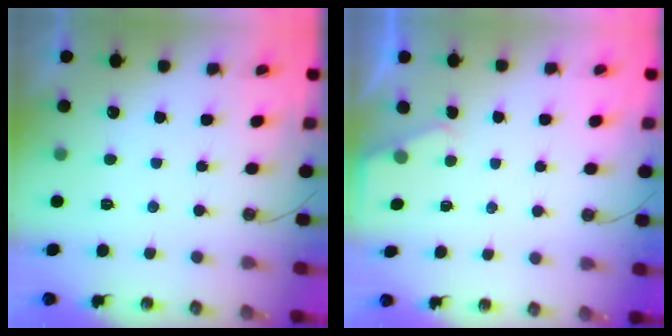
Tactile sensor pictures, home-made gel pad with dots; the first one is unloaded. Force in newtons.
{"total": 2.0, "press": 2.0, "slide": 0.3}